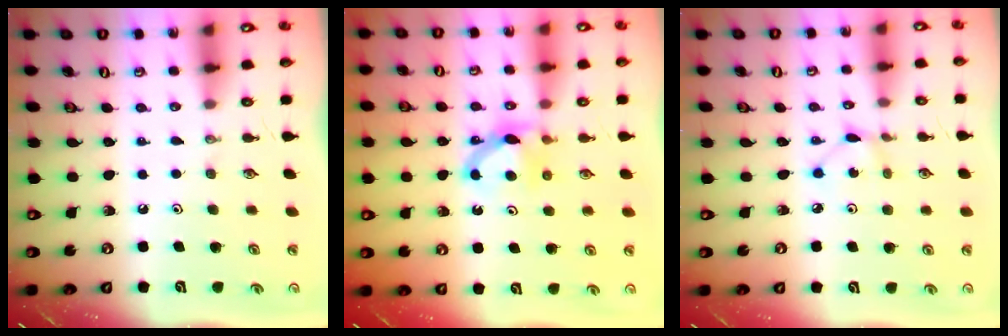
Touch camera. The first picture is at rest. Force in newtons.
{"total": 8.1, "press": 8.1, "slide": 0.1}
{"total": 2.0, "press": 2.0, "slide": 0.2}